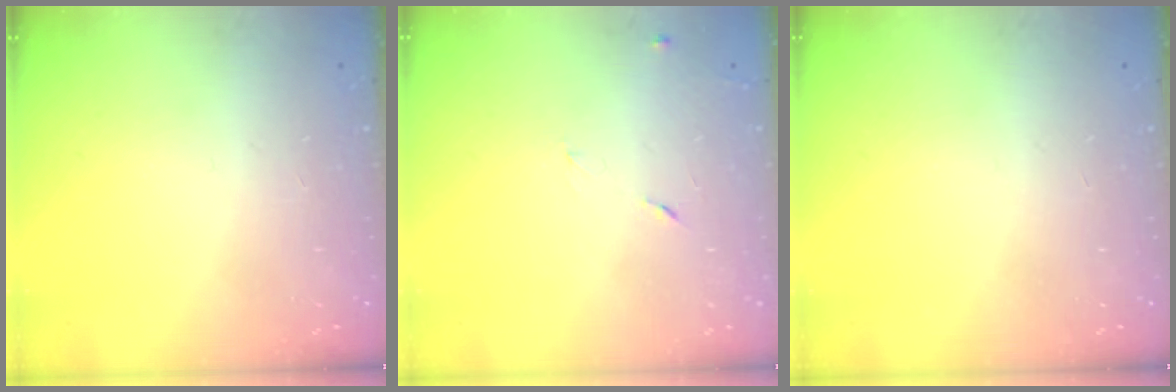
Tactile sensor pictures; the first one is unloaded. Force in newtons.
{"total": 6.7, "press": 6.7, "slide": 0.8}
{"total": 0.0}